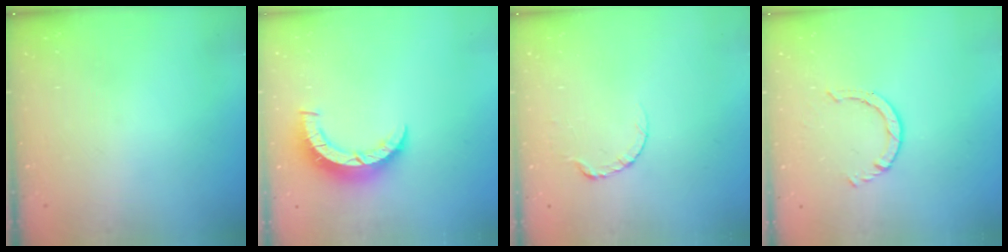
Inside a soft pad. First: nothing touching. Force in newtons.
{"total": 6.8, "press": 6.8, "slide": 0.6}
{"total": 3.9, "press": 3.8, "slide": 0.5}
{"total": 2.5, "press": 2.5, "slide": 0.3}